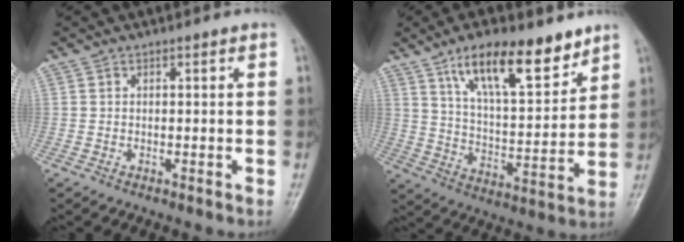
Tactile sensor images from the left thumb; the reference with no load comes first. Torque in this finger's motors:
{"motor_torque": [0.62, 0.47, 1.56, -1.20, 0.21]}